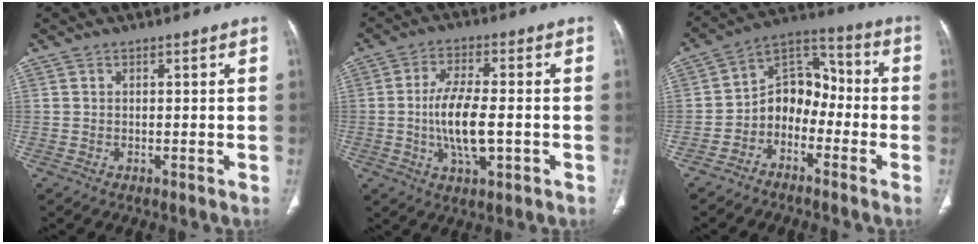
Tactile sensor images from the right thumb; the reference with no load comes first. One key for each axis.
{"total": 9.9, "fx": -1.4, "fy": 3.9, "fz": 9.0, "tx": -0.177, "ty": 0.004, "tz": -0.025}
{"total": 9.9, "fx": -3.7, "fy": 7.5, "fz": 5.4, "tx": -0.060, "ty": 0.067, "tz": -0.082}